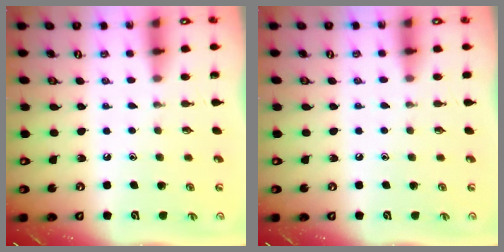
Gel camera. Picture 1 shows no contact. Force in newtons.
{"total": 4.0, "press": 4.0, "slide": 0.6}